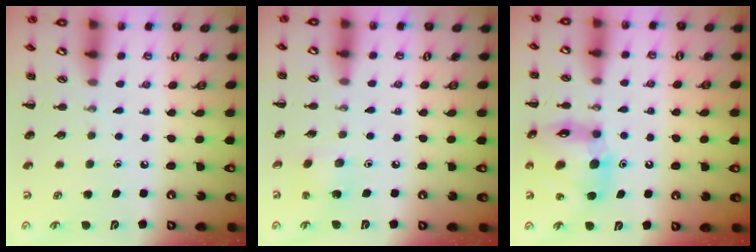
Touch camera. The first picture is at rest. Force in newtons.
{"total": 1.5, "press": 1.4, "slide": 0.5}
{"total": 12.0, "press": 11.6, "slide": 3.1}